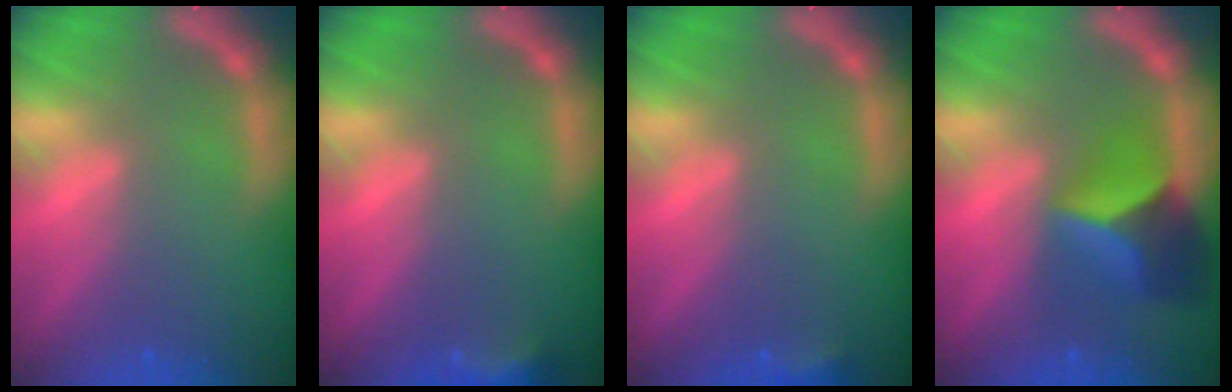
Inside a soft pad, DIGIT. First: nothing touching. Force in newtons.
{"total": 3.0}
{"total": 1.4}
{"total": 6.4}